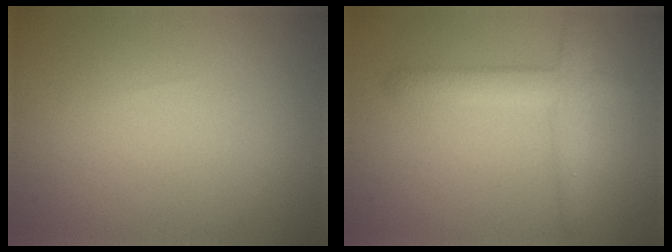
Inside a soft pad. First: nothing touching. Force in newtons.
{"total": 3.0, "press": 3.0, "slide": 0.1}